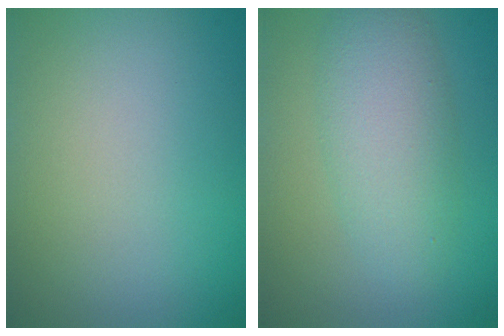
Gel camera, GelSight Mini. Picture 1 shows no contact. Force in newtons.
{"total": 4.8, "press": 4.8, "slide": 0.2}